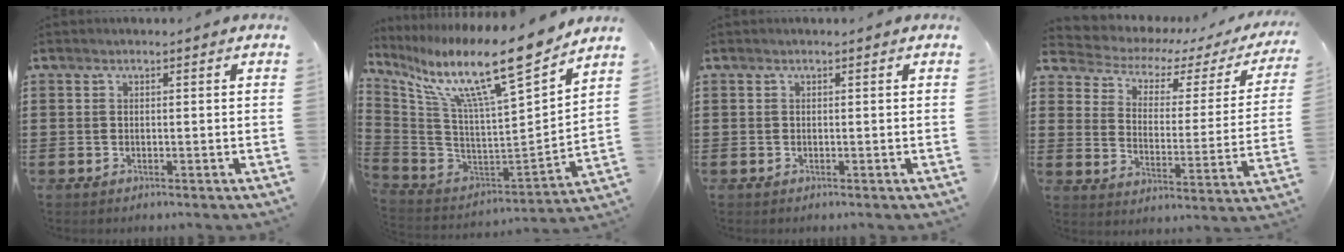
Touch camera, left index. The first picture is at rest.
{"total": 15.1, "force": [11.3, 1.2, 10.0], "torque": [-0.200, -0.081, 0.179]}
{"total": 0.0}
{"total": 3.0, "force": [2.1, 1.6, 1.4], "torque": [-0.047, -0.020, 0.025]}